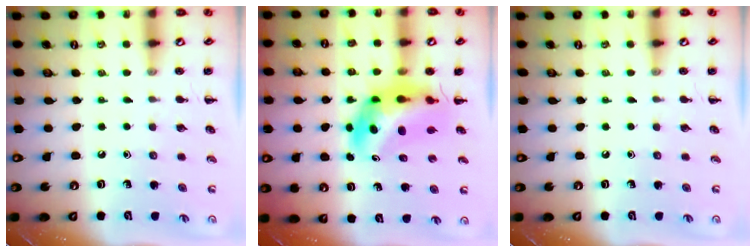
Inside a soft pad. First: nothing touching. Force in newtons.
{"total": 8.7, "press": 8.2, "slide": 3.0}
{"total": 0.0}